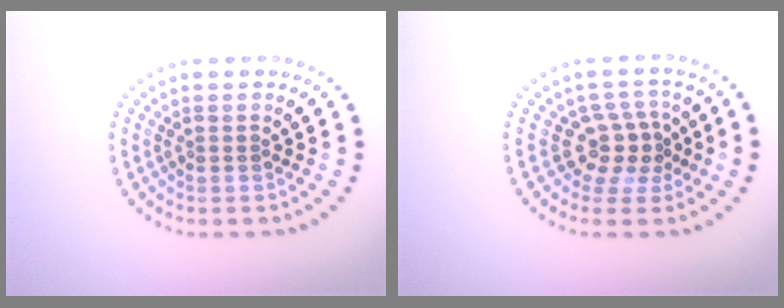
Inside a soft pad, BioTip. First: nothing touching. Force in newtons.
{"total": 2.9, "press": 2.3, "slide": 1.8}